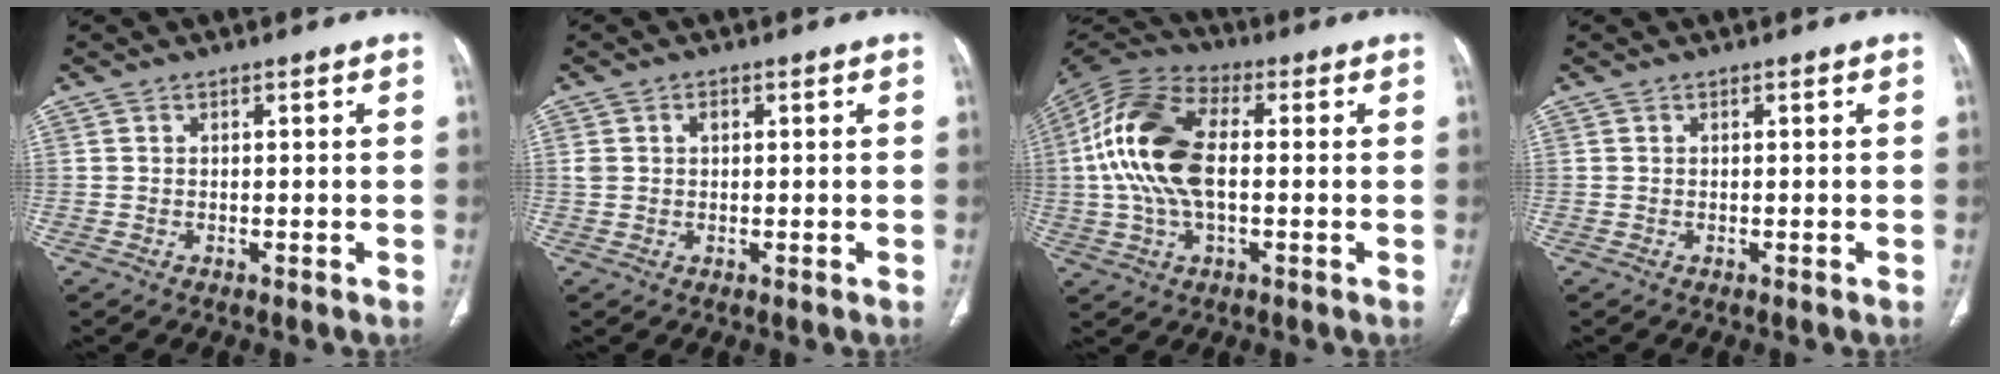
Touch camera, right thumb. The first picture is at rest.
{"total": 2.1, "force": [0.7, 1.5, 1.3], "torque": [-0.024, 0.006, 0.018]}
{"total": 17.0, "force": [0.7, 9.2, 14.2], "torque": [-0.297, 0.023, 0.007]}
{"total": 0.0}